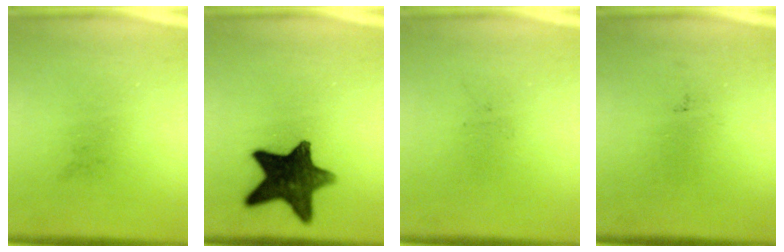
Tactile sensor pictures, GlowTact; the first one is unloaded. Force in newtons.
{"total": 13.5}
{"total": 0.0}
{"total": 0.0}